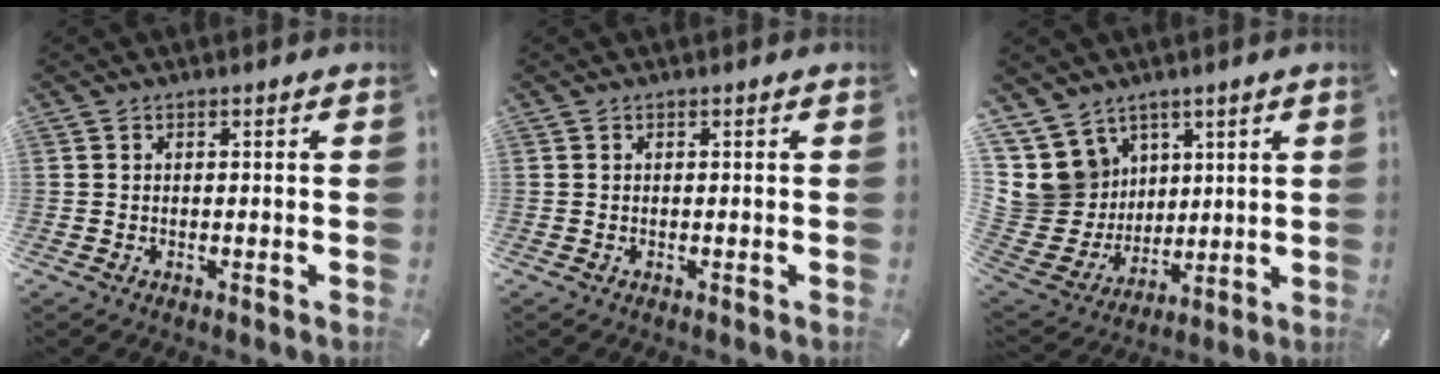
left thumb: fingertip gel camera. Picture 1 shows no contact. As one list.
[{"total": 0.0}, {"total": 13.2, "force": [5.3, 11.8, 2.7], "torque": [-0.079, -0.043, 0.111]}]